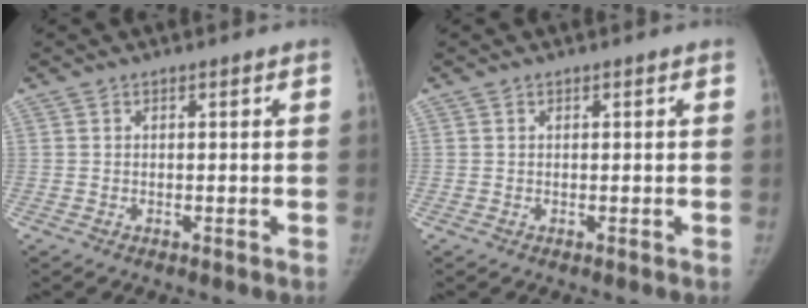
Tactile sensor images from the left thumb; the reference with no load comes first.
{"total": 0.0}